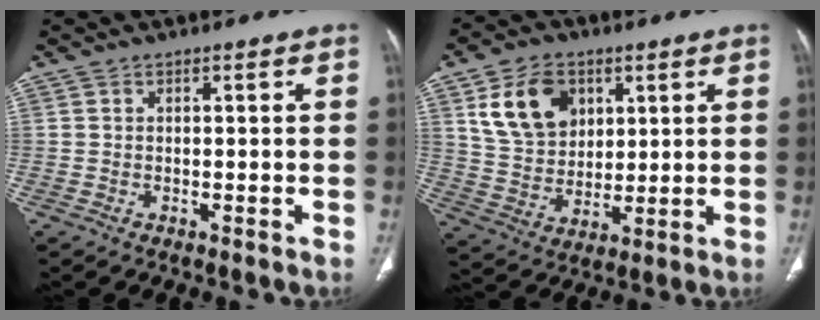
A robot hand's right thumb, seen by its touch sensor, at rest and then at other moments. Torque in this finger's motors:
{"motor_torque": [-0.62, 0.76, 0.18, -0.13, 0.15]}